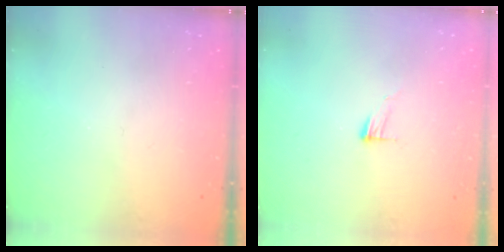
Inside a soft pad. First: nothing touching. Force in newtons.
{"total": 5.2, "press": 5.2, "slide": 0.5}